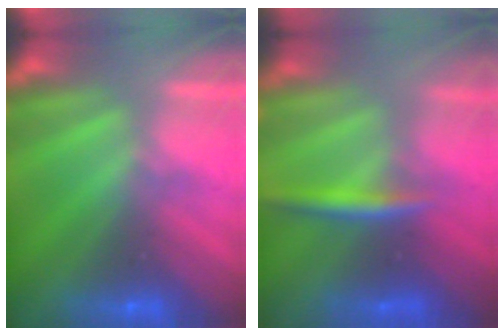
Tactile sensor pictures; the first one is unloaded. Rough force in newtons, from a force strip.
{"total": 2.8}